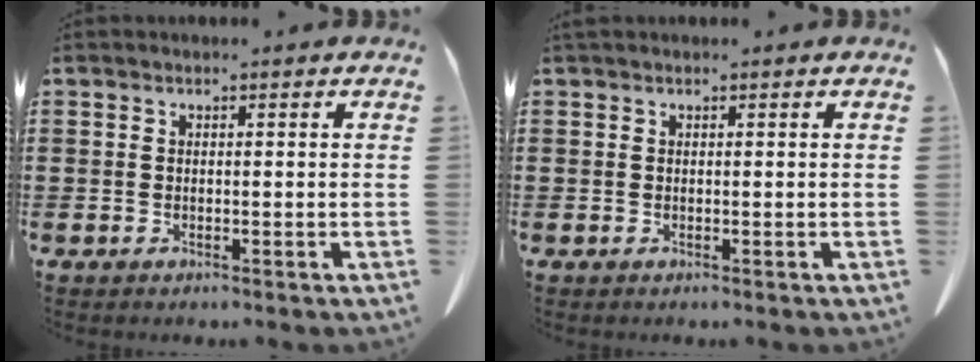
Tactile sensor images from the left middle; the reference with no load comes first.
{"total": 0.0}